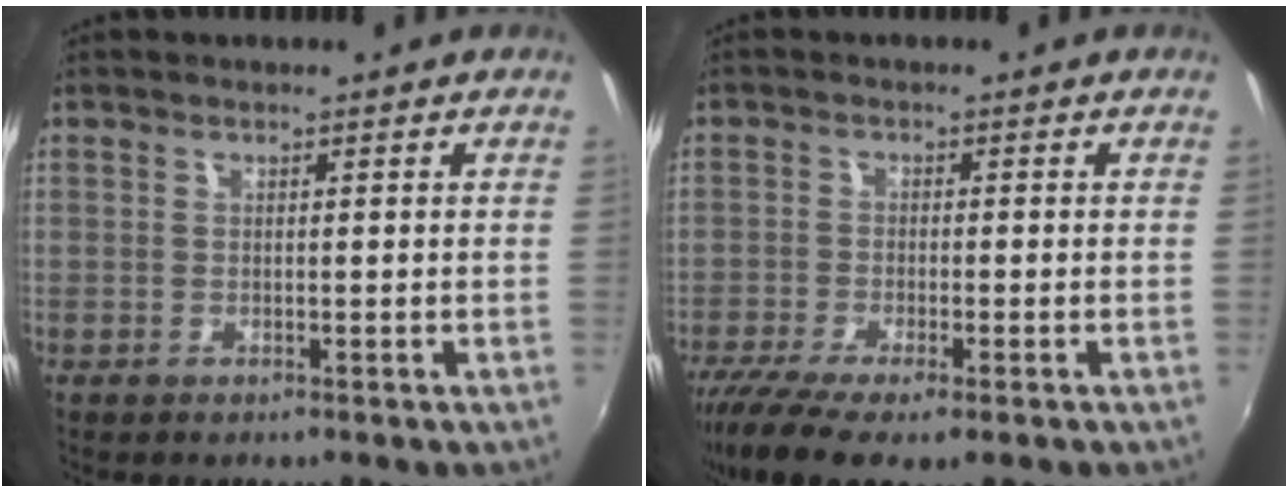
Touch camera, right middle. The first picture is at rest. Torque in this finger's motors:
{"motor_torque": [1.16, -0.98, 0.19, 0.08]}